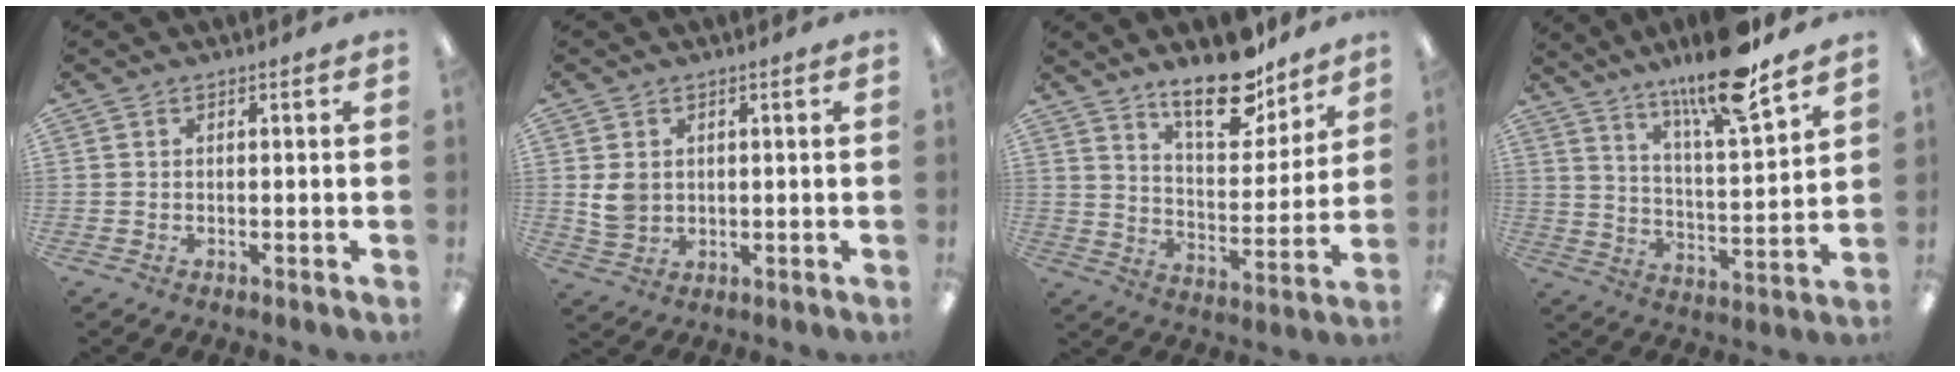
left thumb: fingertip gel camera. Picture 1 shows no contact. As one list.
[{"total": 4.5, "force": [1.0, 3.8, 2.3], "torque": [-0.037, 0.003, 0.022]}, {"total": 16.2, "force": [12.6, 6.1, 8.2], "torque": [-0.117, -0.081, 0.218]}, {"total": 15.6, "force": [12.5, 2.5, 9.0], "torque": [-0.154, -0.081, 0.205]}]